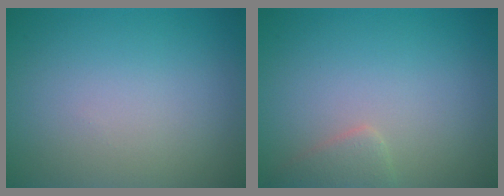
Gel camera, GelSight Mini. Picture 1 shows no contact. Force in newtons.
{"total": 1.6, "press": 1.6, "slide": 0.0}